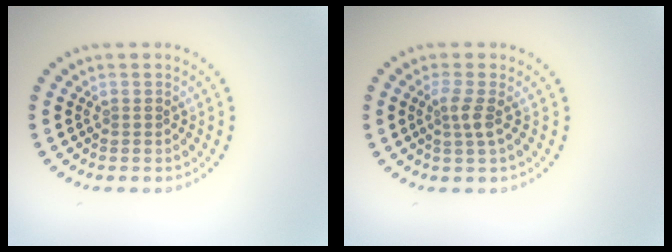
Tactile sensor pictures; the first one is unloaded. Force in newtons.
{"total": 1.8, "press": 1.4, "slide": 1.2}